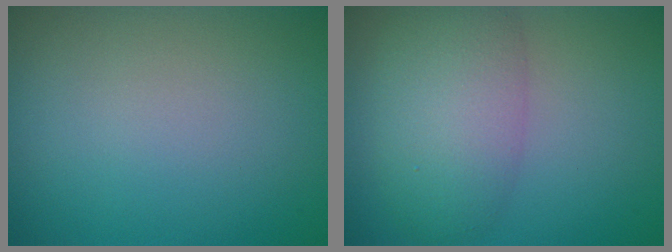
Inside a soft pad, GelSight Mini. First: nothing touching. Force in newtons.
{"total": 5.7, "press": 5.7, "slide": 0.3}